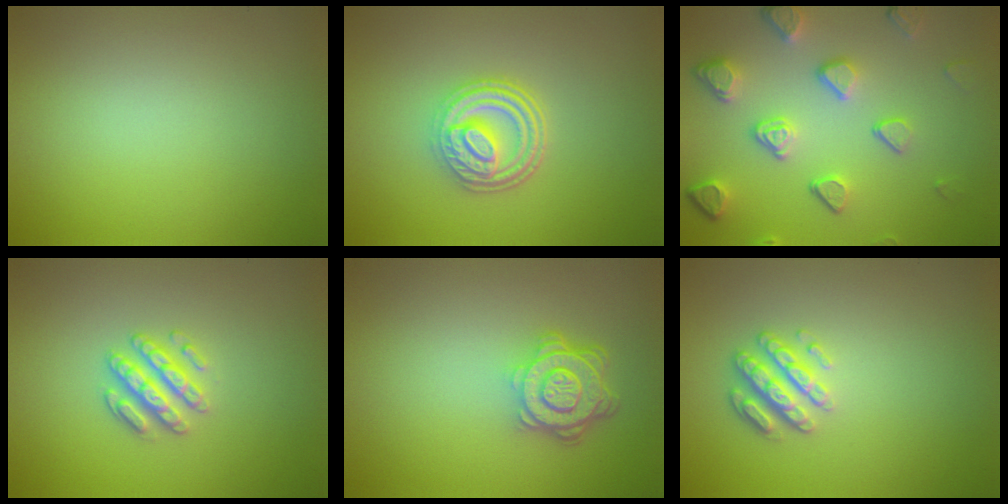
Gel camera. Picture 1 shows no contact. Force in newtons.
{"total": 4.8, "press": 3.7, "slide": 3.0}
{"total": 5.2, "press": 4.0, "slide": 3.3}
{"total": 3.0, "press": 2.6, "slide": 1.5}
{"total": 4.7, "press": 3.6, "slide": 3.1}
{"total": 2.9, "press": 2.4, "slide": 1.7}